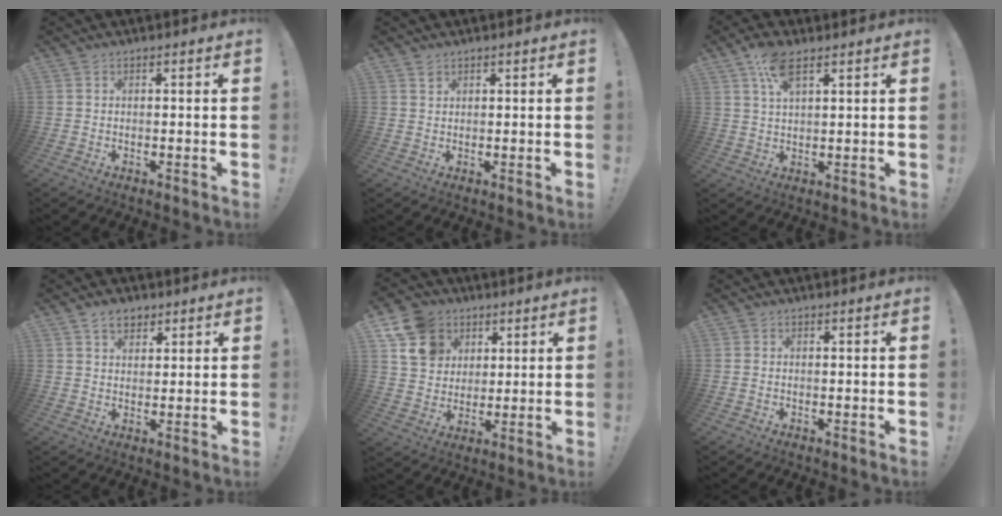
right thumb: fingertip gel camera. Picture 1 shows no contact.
{"total": 1.2, "force": [0.8, 0.8, 0.4], "torque": [0.004, -0.006, 0.014]}
{"total": 7.3, "force": [4.1, 2.7, 5.4], "torque": [-0.099, -0.009, 0.075]}
{"total": 5.3, "force": [3.3, 3.4, 2.3], "torque": [-0.031, -0.010, 0.060]}
{"total": 14.1, "force": [6.2, 11.4, 5.6], "torque": [-0.090, -0.024, 0.129]}
{"total": 0.0}